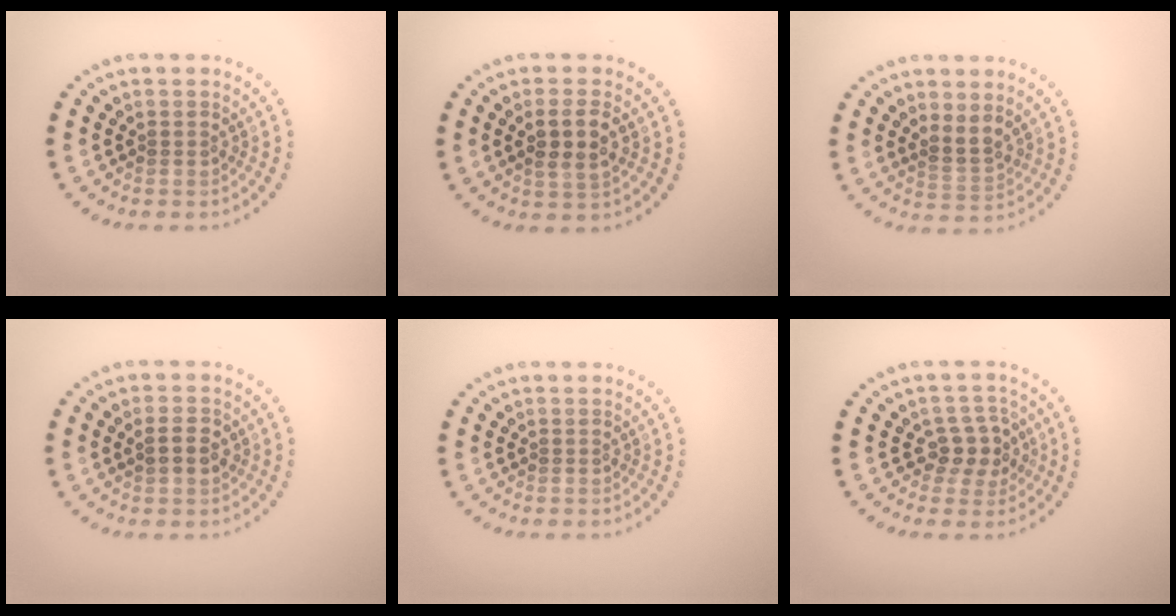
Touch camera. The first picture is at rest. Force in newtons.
{"total": 2.7, "press": 2.6, "slide": 0.7}
{"total": 1.9, "press": 1.6, "slide": 1.0}
{"total": 2.2, "press": 2.2, "slide": 0.1}
{"total": 0.0}
{"total": 3.0, "press": 2.8, "slide": 1.1}